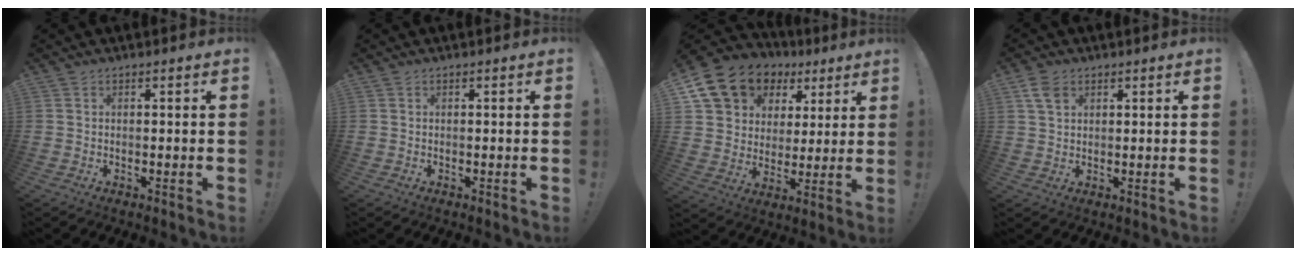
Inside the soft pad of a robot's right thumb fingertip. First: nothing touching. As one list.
[{"total": 0.0}, {"total": 14.2, "force": [8.3, 10.4, 4.8], "torque": [-0.081, -0.051, 0.170]}, {"total": 5.1, "force": [2.6, 3.4, 2.8], "torque": [-0.043, -0.005, 0.051]}]